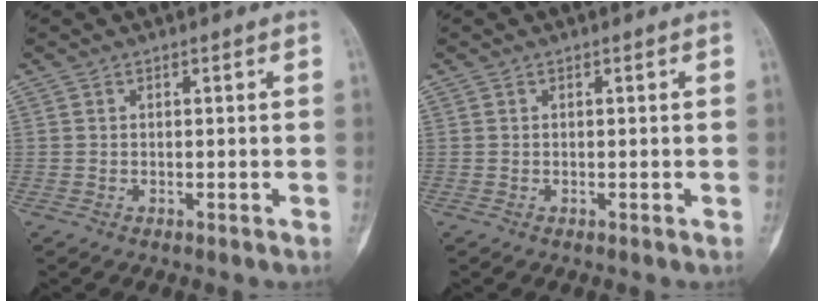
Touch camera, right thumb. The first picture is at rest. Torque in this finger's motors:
{"motor_torque": [0.12, -0.12, 0.02, -0.02, 0.00]}